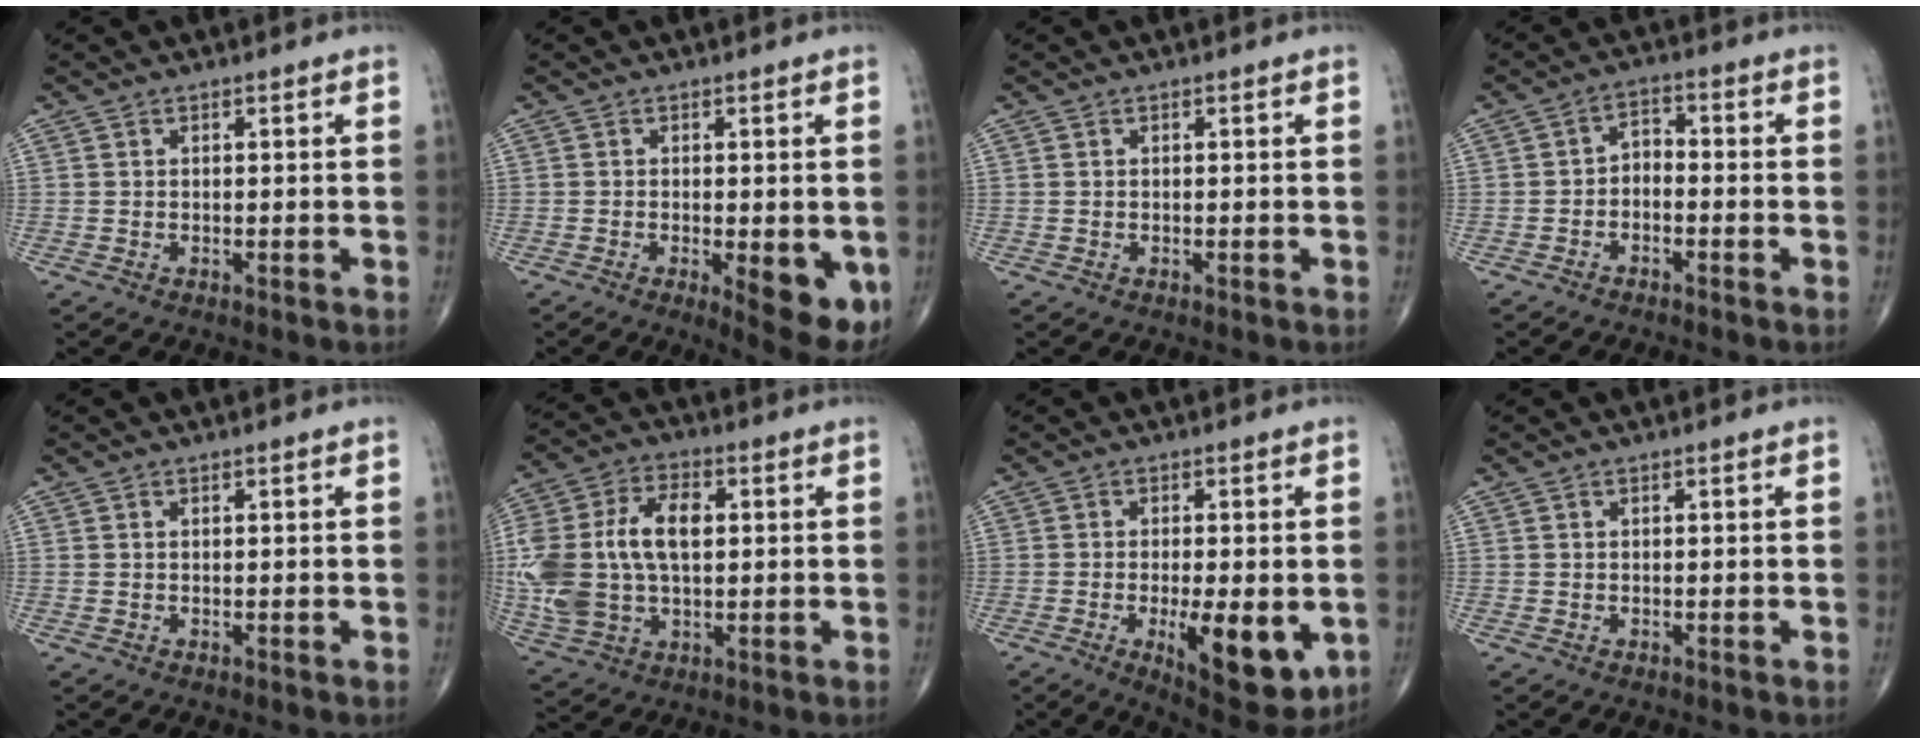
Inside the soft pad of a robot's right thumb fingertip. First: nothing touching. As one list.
[{"total": 8.5, "force": [-2.3, 2.9, 7.7], "torque": [-0.094, -0.017, -0.026]}, {"total": 0.0}, {"total": 3.4, "force": [-1.5, 2.2, 2.2], "torque": [-0.025, 0.029, -0.036]}, {"total": 0.0}, {"total": 19.4, "force": [1.4, 11.9, 15.2], "torque": [-0.331, 0.012, 0.031]}, {"total": 13.3, "force": [-3.4, 4.9, 11.9], "torque": [-0.158, -0.022, -0.039]}, {"total": 0.0}]